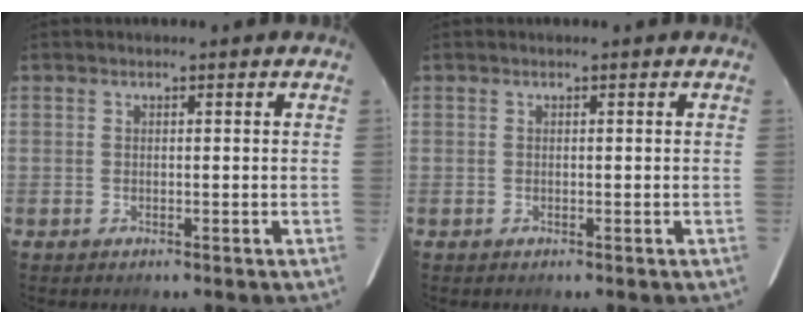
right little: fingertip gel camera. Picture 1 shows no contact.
{"total": 0.0}